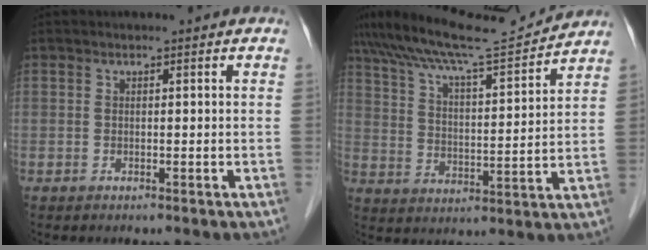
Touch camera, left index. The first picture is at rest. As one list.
[{"total": 14.6, "force": [13.8, -0.5, 4.8], "torque": [-0.097, 0.002, 0.223]}]